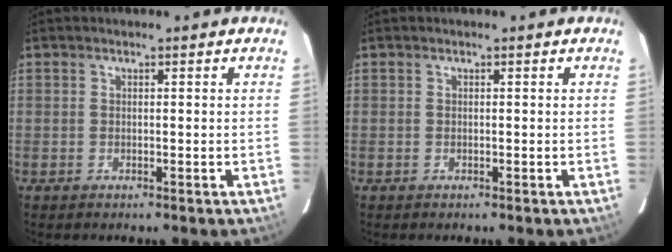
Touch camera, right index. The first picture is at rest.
{"total": 0.0}